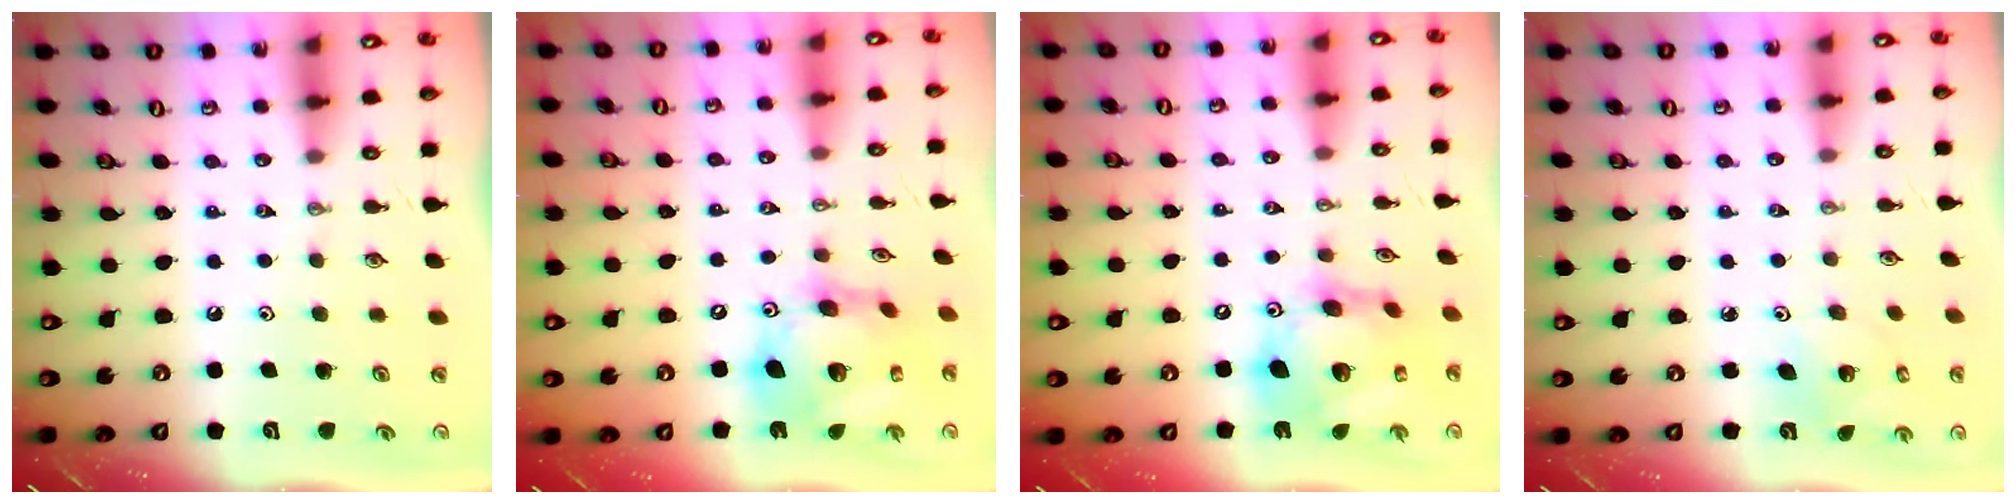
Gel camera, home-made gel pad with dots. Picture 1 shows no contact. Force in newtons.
{"total": 17.7, "press": 17.6, "slide": 1.7}
{"total": 17.7, "press": 17.6, "slide": 1.7}
{"total": 4.1, "press": 4.1, "slide": 0.5}